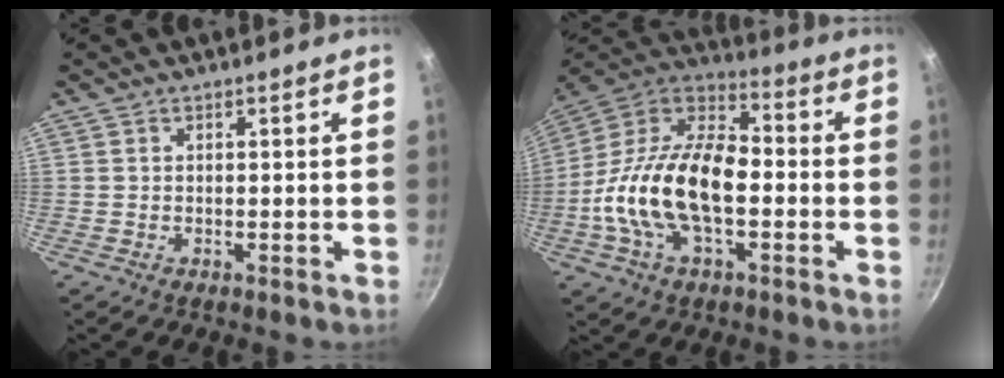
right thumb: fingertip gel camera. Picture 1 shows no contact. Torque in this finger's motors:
{"motor_torque": [1.05, 2.10, 1.36, -0.94, 0.54]}